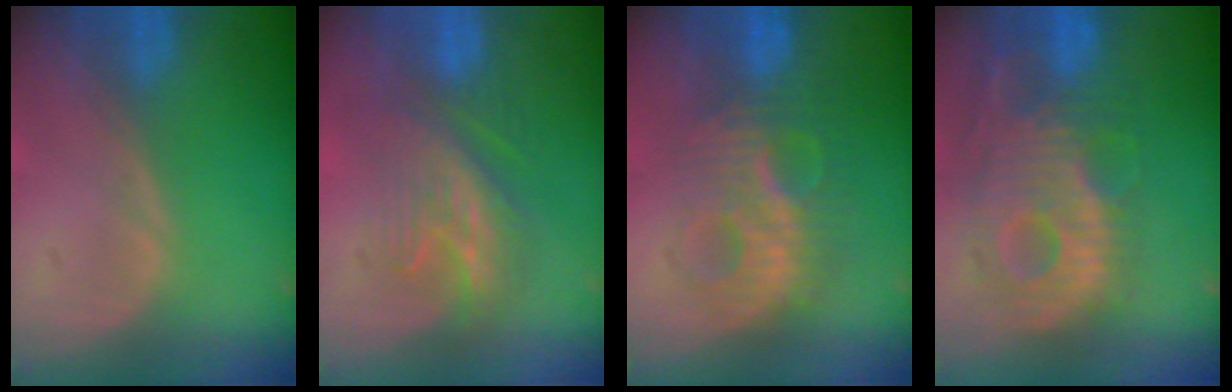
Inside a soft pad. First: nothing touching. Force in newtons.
{"total": 7.8, "press": 7.2, "slide": 3.1}
{"total": 9.3, "press": 9.0, "slide": 2.2}
{"total": 12.2, "press": 10.8, "slide": 5.7}